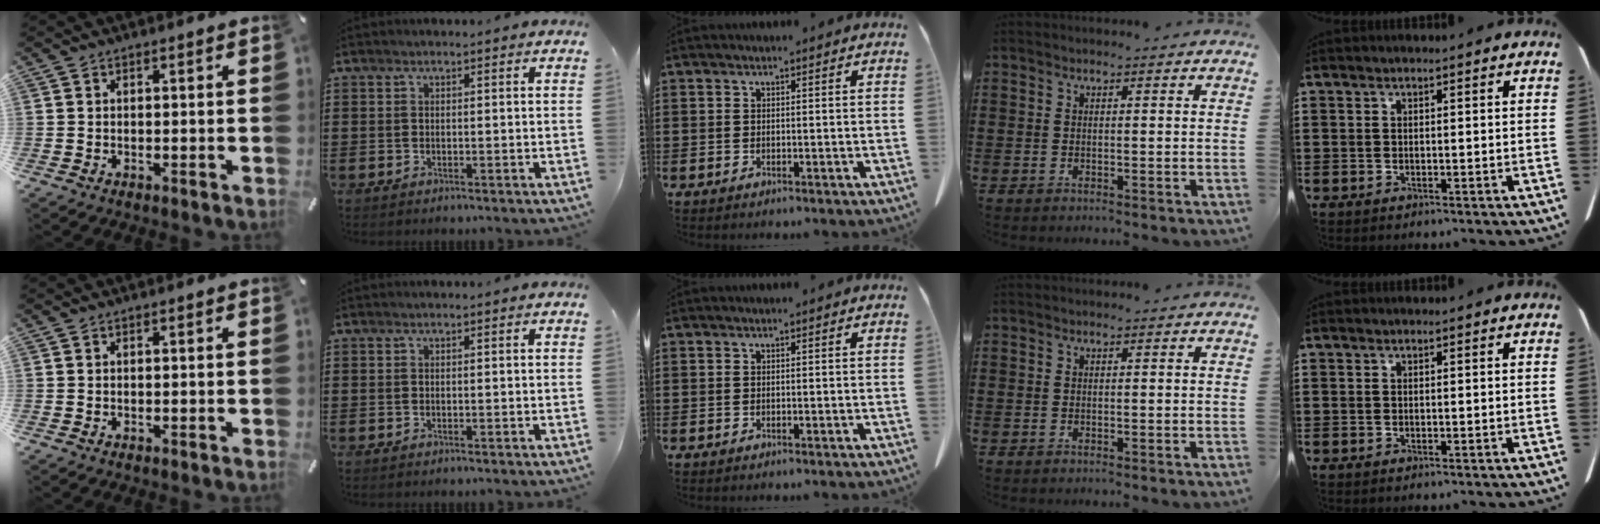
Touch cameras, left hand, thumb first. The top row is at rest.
{}